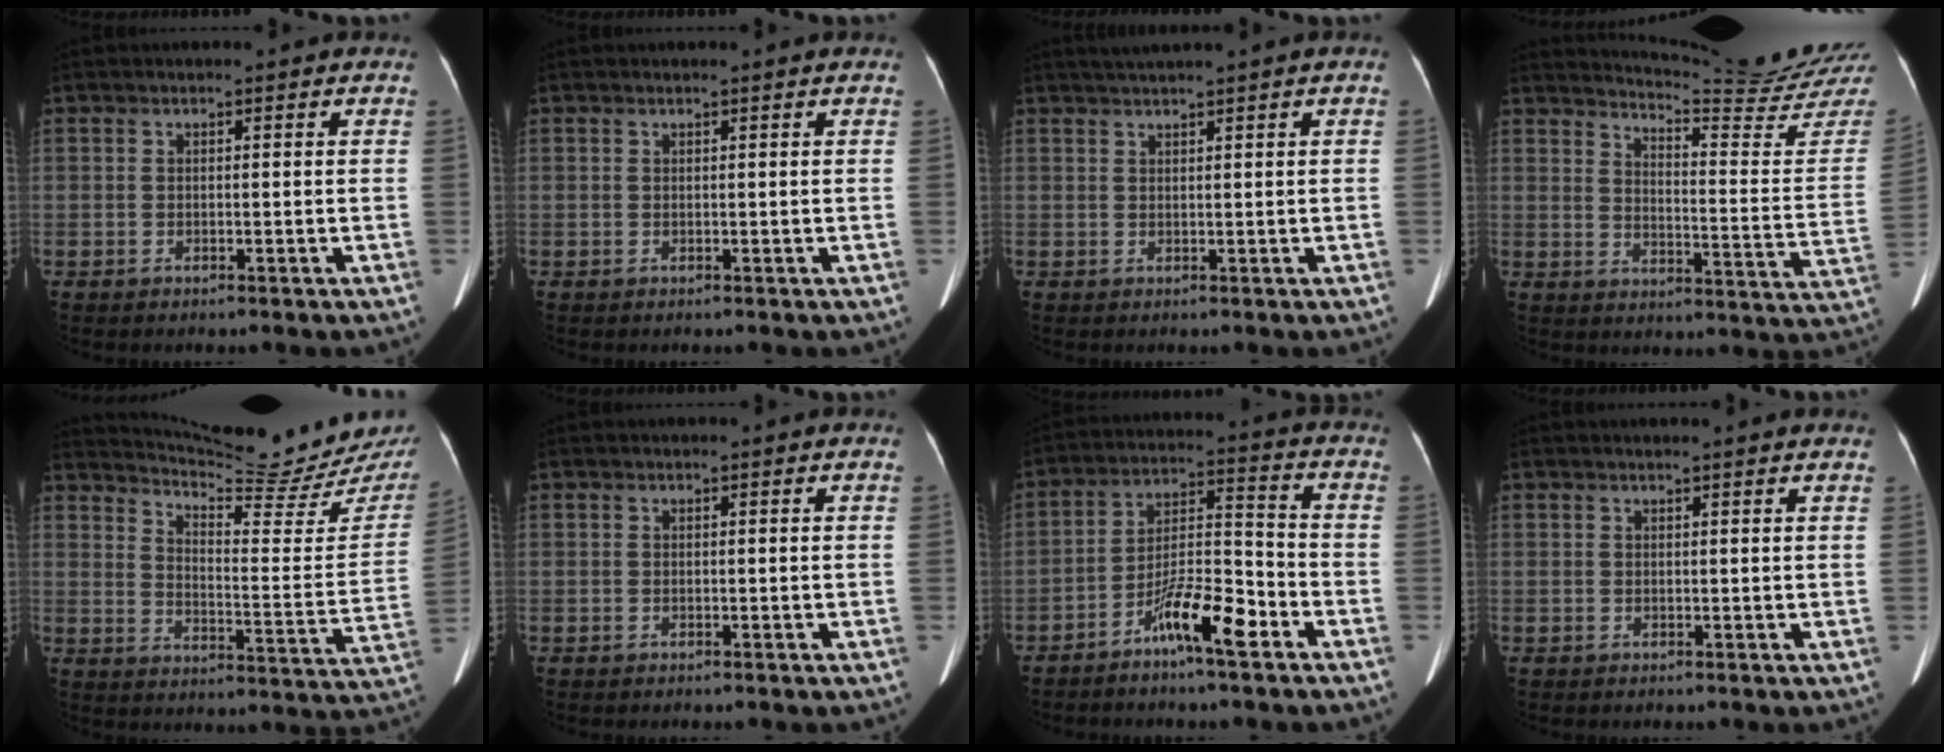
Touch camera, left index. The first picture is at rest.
{"total": 0.7, "force": [0.6, 0.0, 0.2], "torque": [-0.006, 0.007, 0.010]}
{"total": 2.5, "force": [2.0, -0.7, 1.3], "torque": [-0.026, 0.012, 0.040]}
{"total": 19.0, "force": [18.4, -1.8, 4.4], "torque": [-0.078, -0.126, 0.221]}
{"total": 21.7, "force": [20.4, 0.6, 7.4], "torque": [-0.115, -0.094, 0.261]}
{"total": 0.0}
{"total": 9.2, "force": [-5.7, 1.2, 7.1], "torque": [-0.132, 0.005, -0.104]}
{"total": 2.7, "force": [2.6, 0.1, 0.7], "torque": [-0.014, 0.013, 0.026]}